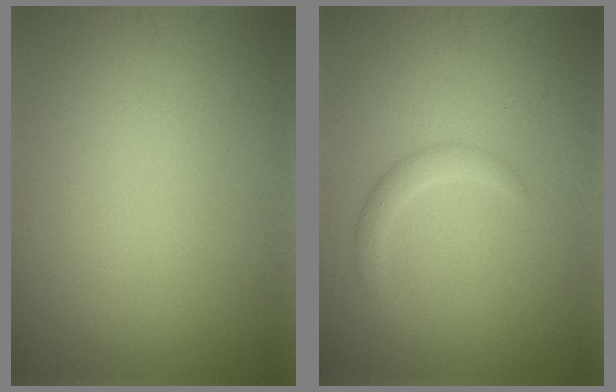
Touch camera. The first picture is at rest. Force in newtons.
{"total": 1.5, "press": 1.5, "slide": 0.1}